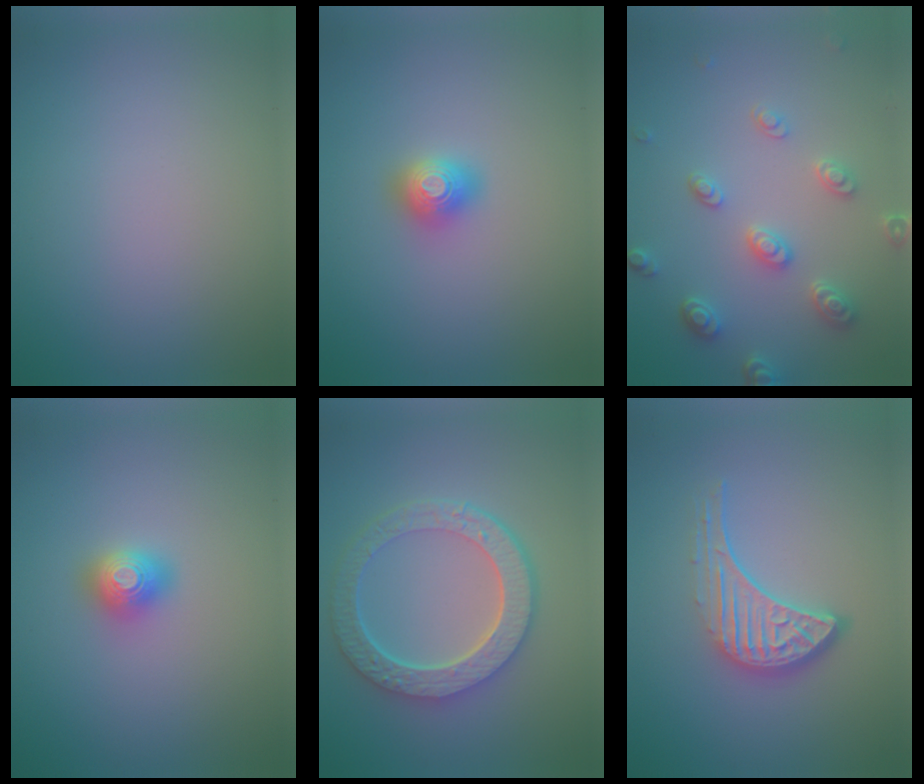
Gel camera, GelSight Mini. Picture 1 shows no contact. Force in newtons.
{"total": 2.0, "press": 2.0, "slide": 0.2}
{"total": 4.0, "press": 3.4, "slide": 2.1}
{"total": 2.0, "press": 2.0, "slide": 0.2}
{"total": 7.0, "press": 5.2, "slide": 4.7}
{"total": 4.5, "press": 3.3, "slide": 3.1}